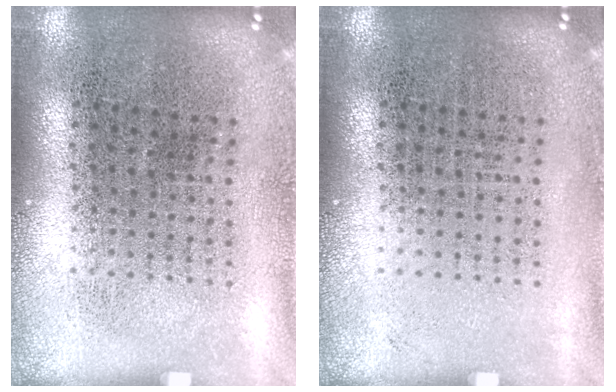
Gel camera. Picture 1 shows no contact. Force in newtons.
{"total": 0.0}